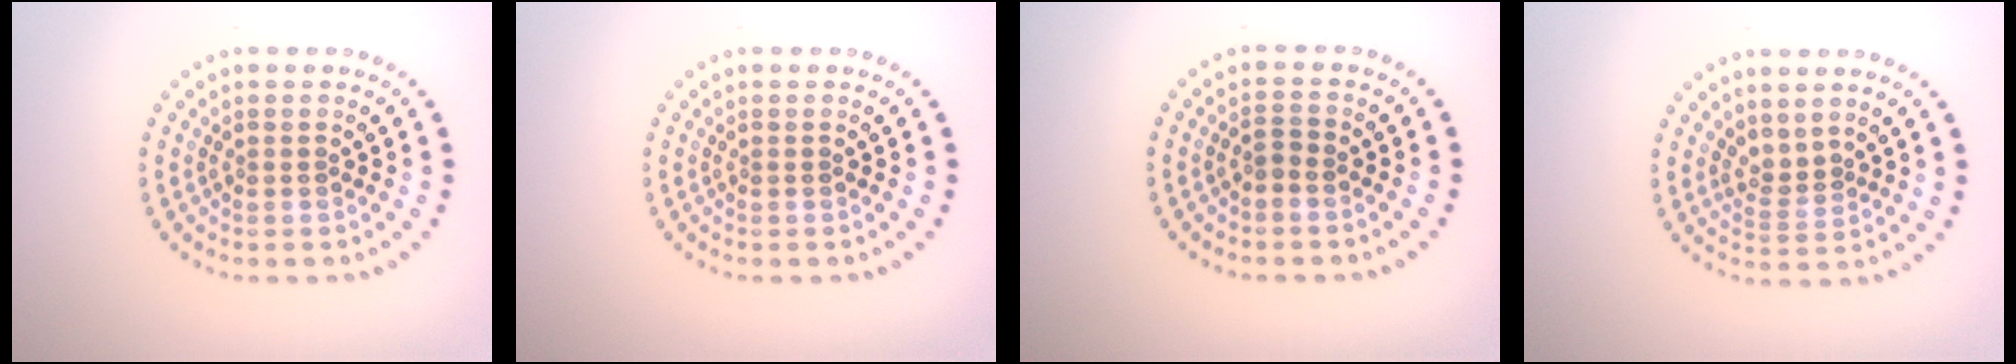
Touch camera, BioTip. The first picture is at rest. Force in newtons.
{"total": 0.0}
{"total": 0.9, "press": 0.7, "slide": 0.5}
{"total": 1.5, "press": 1.1, "slide": 1.1}